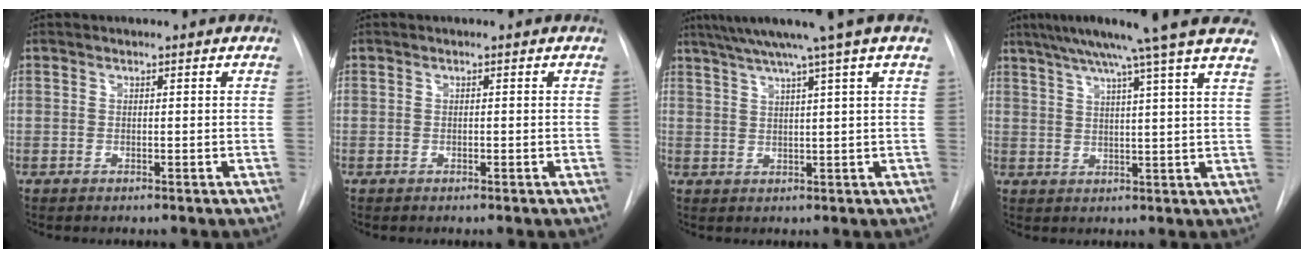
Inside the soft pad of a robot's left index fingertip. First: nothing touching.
{"total": 0.0}
{"total": 8.9, "force": [6.5, -2.1, 5.8], "torque": [-0.090, 0.019, 0.089]}
{"total": 19.4, "force": [15.7, -1.4, 11.3], "torque": [-0.187, 0.004, 0.200]}